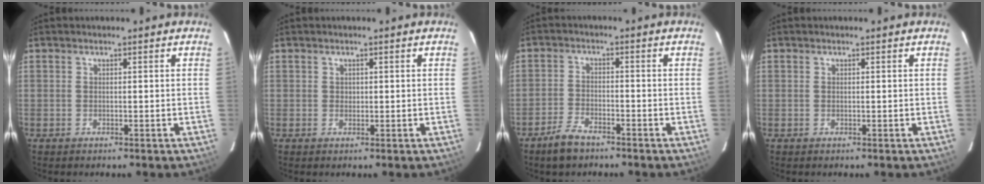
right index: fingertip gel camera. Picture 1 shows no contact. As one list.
[{"total": 0.8, "force": [0.2, 0.7, 0.1], "torque": [0.003, 0.004, 0.002]}, {"total": 5.2, "force": [-4.0, 2.1, 2.6], "torque": [-0.070, 0.000, -0.076]}, {"total": 0.0}]